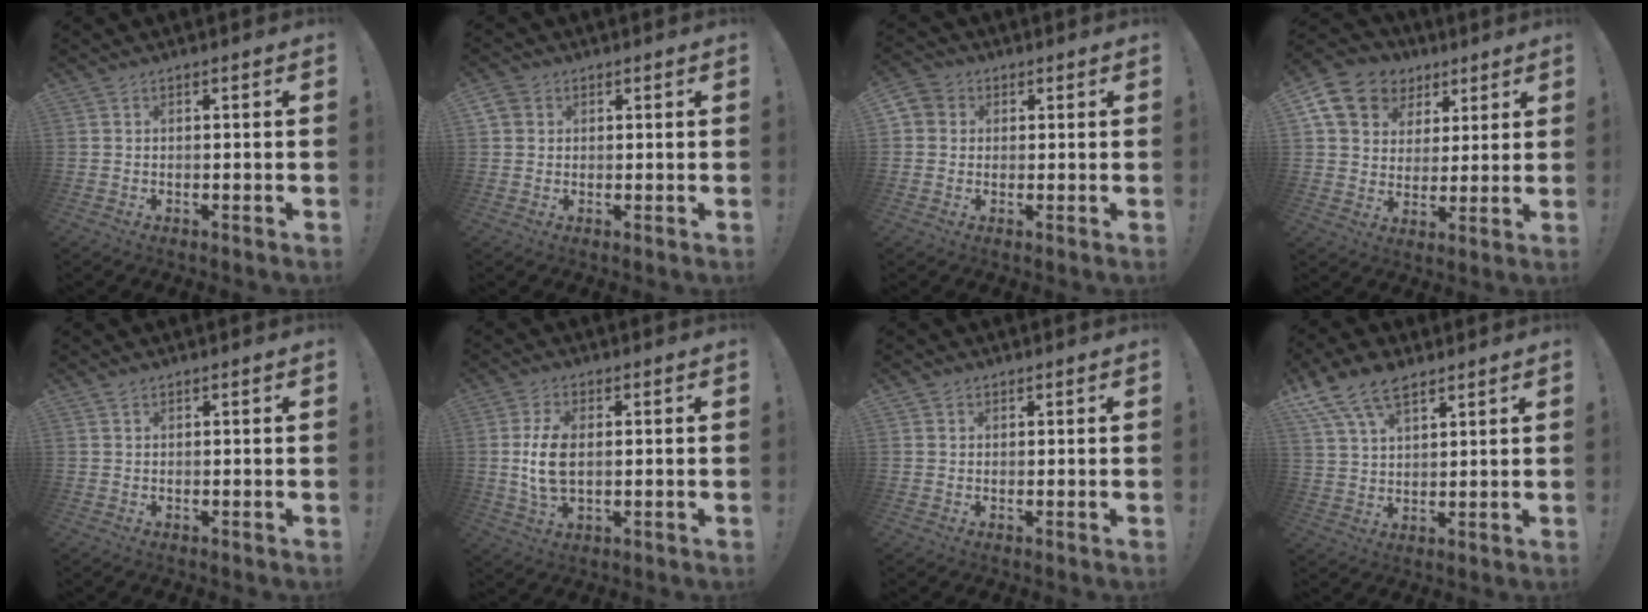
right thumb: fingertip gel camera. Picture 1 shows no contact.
{"total": 3.4, "force": [1.4, 2.9, 0.9], "torque": [-0.018, 0.001, 0.029]}
{"total": 4.1, "force": [0.5, 3.9, 1.1], "torque": [-0.022, 0.009, 0.012]}
{"total": 14.2, "force": [7.2, 10.8, 5.8], "torque": [-0.086, -0.040, 0.147]}
{"total": 0.9, "force": [0.6, 0.5, 0.2], "torque": [0.002, -0.002, 0.010]}
{"total": 9.6, "force": [0.4, 5.3, 8.0], "torque": [-0.156, -0.008, 0.006]}
{"total": 1.2, "force": [0.7, 1.0, 0.2], "torque": [0.003, -0.003, 0.011]}
{"total": 11.3, "force": [7.4, 5.8, 6.2], "torque": [-0.114, -0.028, 0.145]}